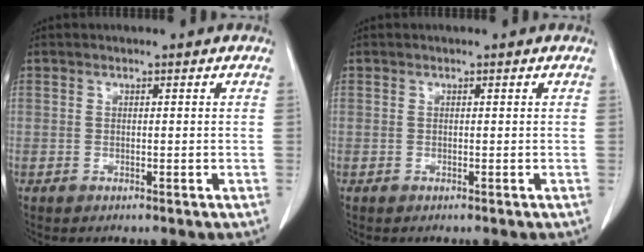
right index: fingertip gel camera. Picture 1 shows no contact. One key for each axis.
{"total": 0.0}